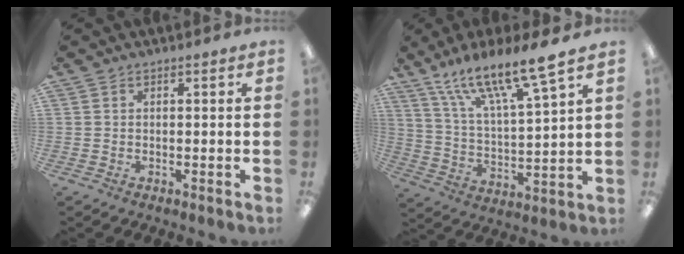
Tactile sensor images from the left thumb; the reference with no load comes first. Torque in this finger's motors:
{"motor_torque": [2.23, 0.90, 1.71, -1.06, 0.35]}